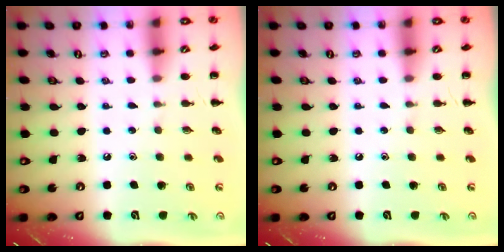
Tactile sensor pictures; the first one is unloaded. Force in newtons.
{"total": 0.0}